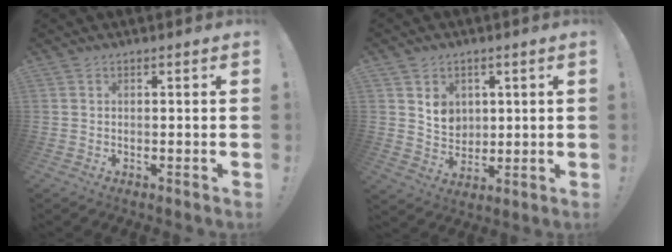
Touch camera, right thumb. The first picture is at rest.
{"total": 7.8, "force": [3.5, 6.8, 1.6], "torque": [-0.010, -0.031, 0.072]}